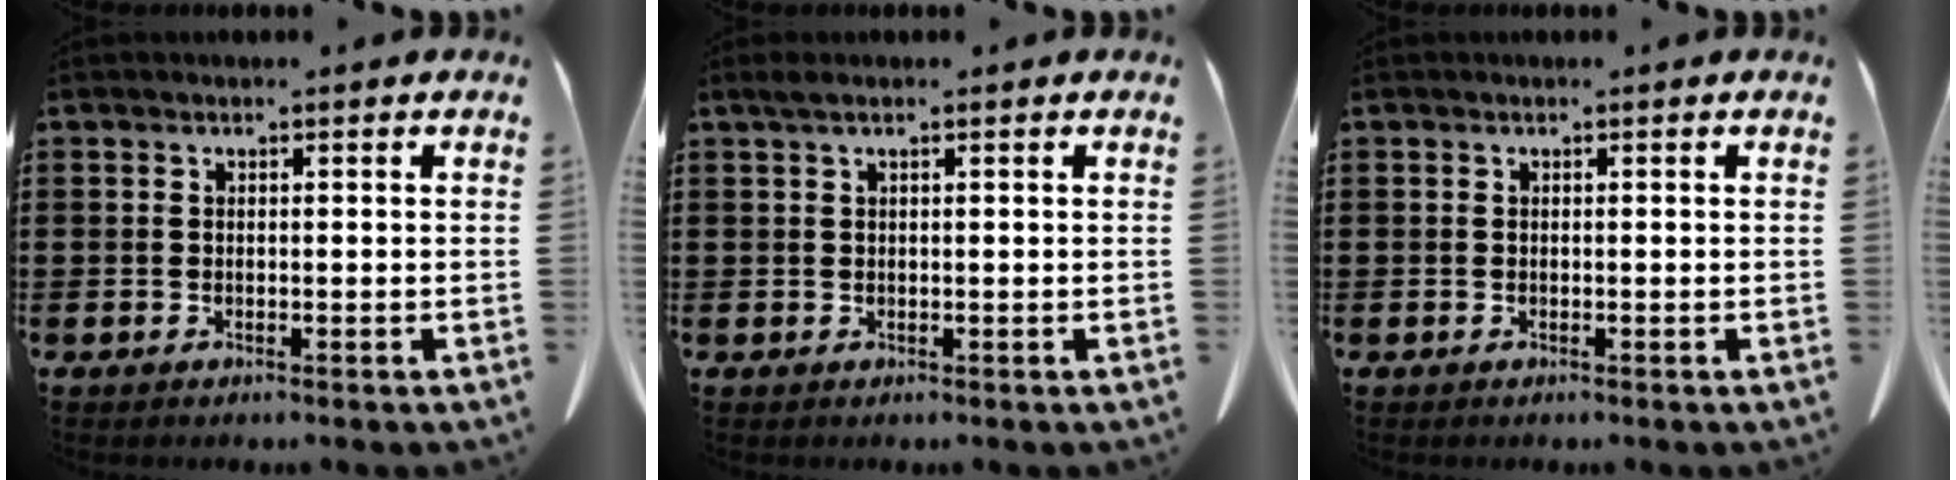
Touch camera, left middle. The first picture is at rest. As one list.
[{"total": 1.1, "force": [0.5, 0.1, 1.0], "torque": [-0.020, 0.000, 0.009]}, {"total": 0.0}]